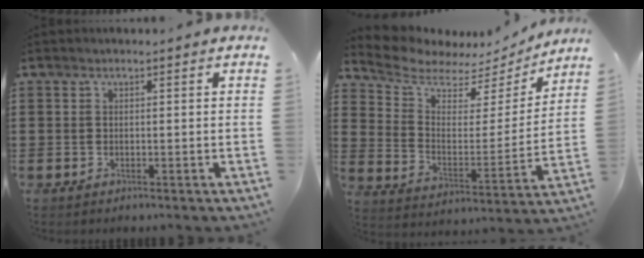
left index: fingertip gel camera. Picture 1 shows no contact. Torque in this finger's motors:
{"motor_torque": [1.23, -0.91, 0.09, 0.00]}